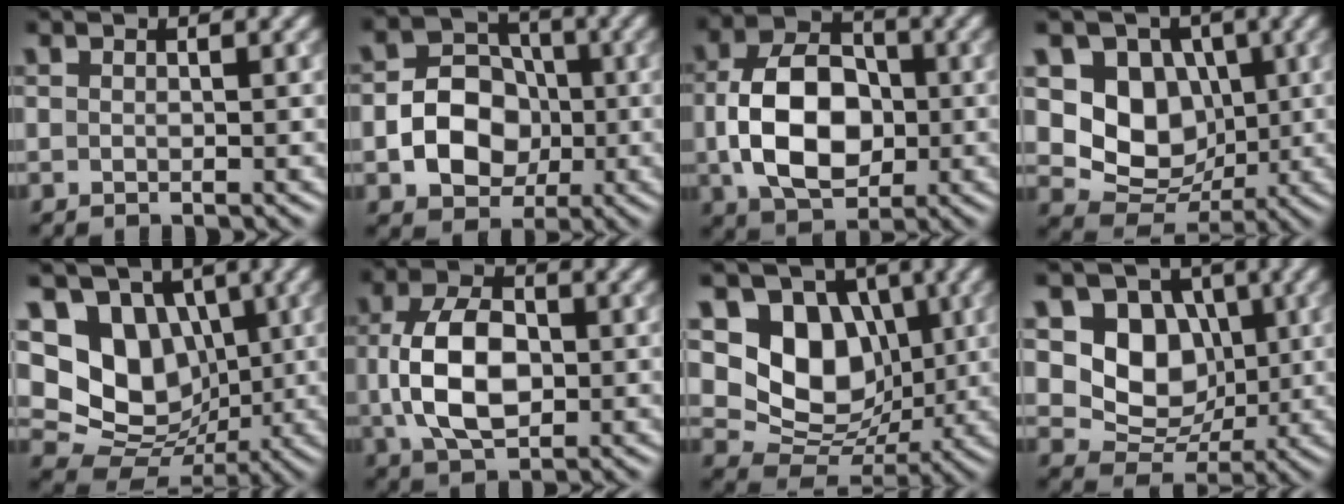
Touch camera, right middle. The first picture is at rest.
{"total": 6.0, "force": [-1.3, 4.8, 3.5], "torque": [-0.049, -0.001, -0.029]}
{"total": 8.7, "force": [-0.8, 5.8, 6.4], "torque": [-0.124, 0.003, -0.019]}
{"total": 7.3, "force": [1.1, 6.1, 3.9], "torque": [-0.064, -0.011, 0.011]}
{"total": 10.5, "force": [2.2, 8.6, 5.5], "torque": [-0.094, 0.018, 0.017]}
{"total": 7.1, "force": [-0.3, 4.4, 5.6], "torque": [-0.119, 0.000, -0.008]}
{"total": 8.4, "force": [2.0, 6.7, 4.7], "torque": [-0.077, -0.017, 0.027]}
{"total": 6.9, "force": [1.3, 5.6, 3.8], "torque": [-0.056, -0.007, 0.013]}